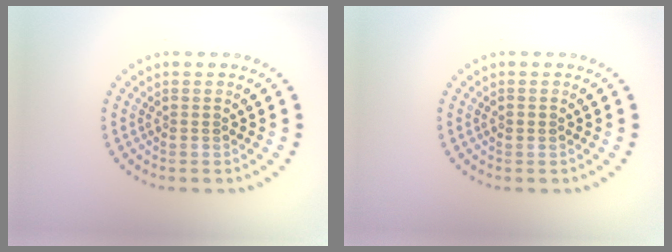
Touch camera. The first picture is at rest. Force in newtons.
{"total": 0.6, "press": 0.6, "slide": 0.2}